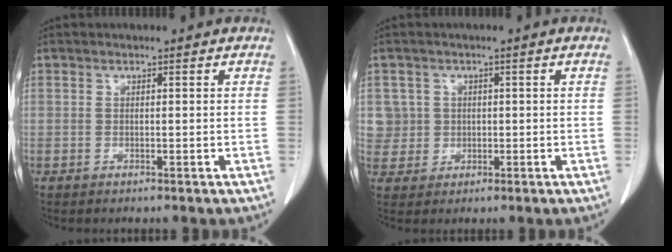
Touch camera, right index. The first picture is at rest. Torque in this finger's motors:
{"motor_torque": [0.32, -0.01, -0.06, 0.01]}